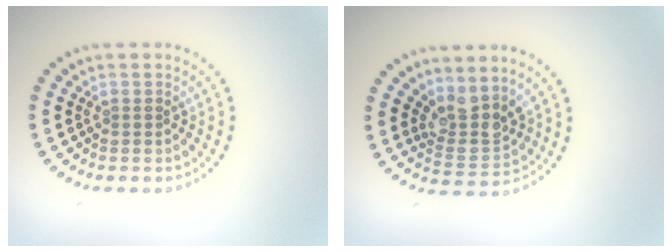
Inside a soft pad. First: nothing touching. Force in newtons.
{"total": 3.3, "press": 2.5, "slide": 2.1}